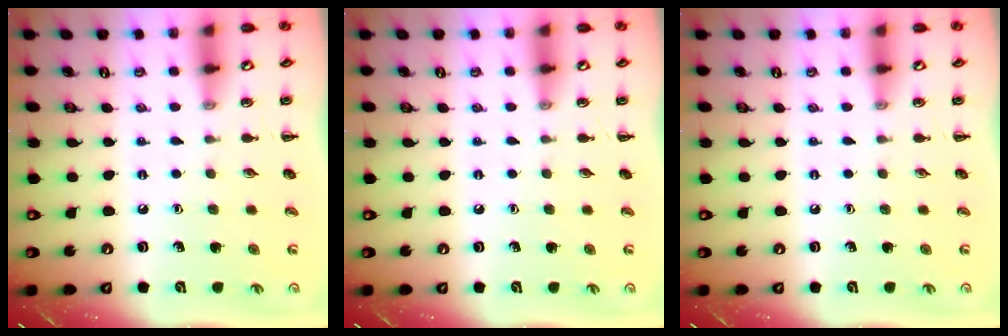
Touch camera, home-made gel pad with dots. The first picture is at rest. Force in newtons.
{"total": 0.0}
{"total": 0.0}